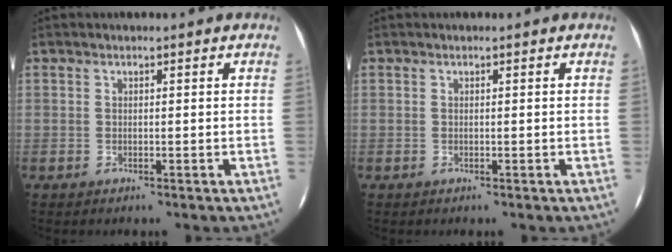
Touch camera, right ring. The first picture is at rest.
{"total": 0.0}